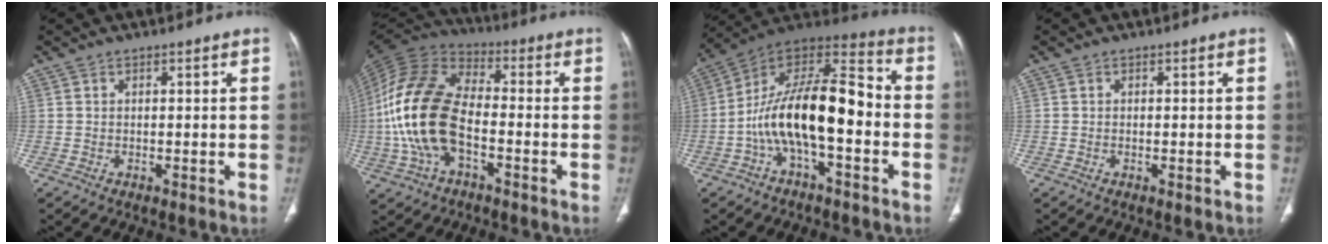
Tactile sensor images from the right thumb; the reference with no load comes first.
{"total": 18.2, "force": [-3.4, 10.3, 14.6], "torque": [-0.301, 0.028, -0.067]}
{"total": 18.7, "force": [-3.9, 7.9, 16.5], "torque": [-0.274, 0.070, -0.071]}
{"total": 0.0}